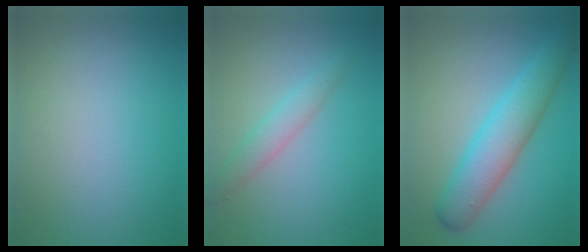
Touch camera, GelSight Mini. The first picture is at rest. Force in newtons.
{"total": 2.2, "press": 2.2, "slide": 0.1}
{"total": 5.6, "press": 5.6, "slide": 0.3}